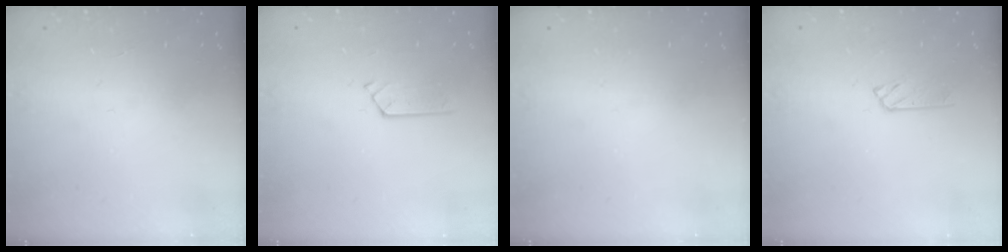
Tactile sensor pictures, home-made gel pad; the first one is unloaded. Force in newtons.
{"total": 2.4, "press": 2.4, "slide": 0.1}
{"total": 0.0}
{"total": 2.9, "press": 2.9, "slide": 0.3}